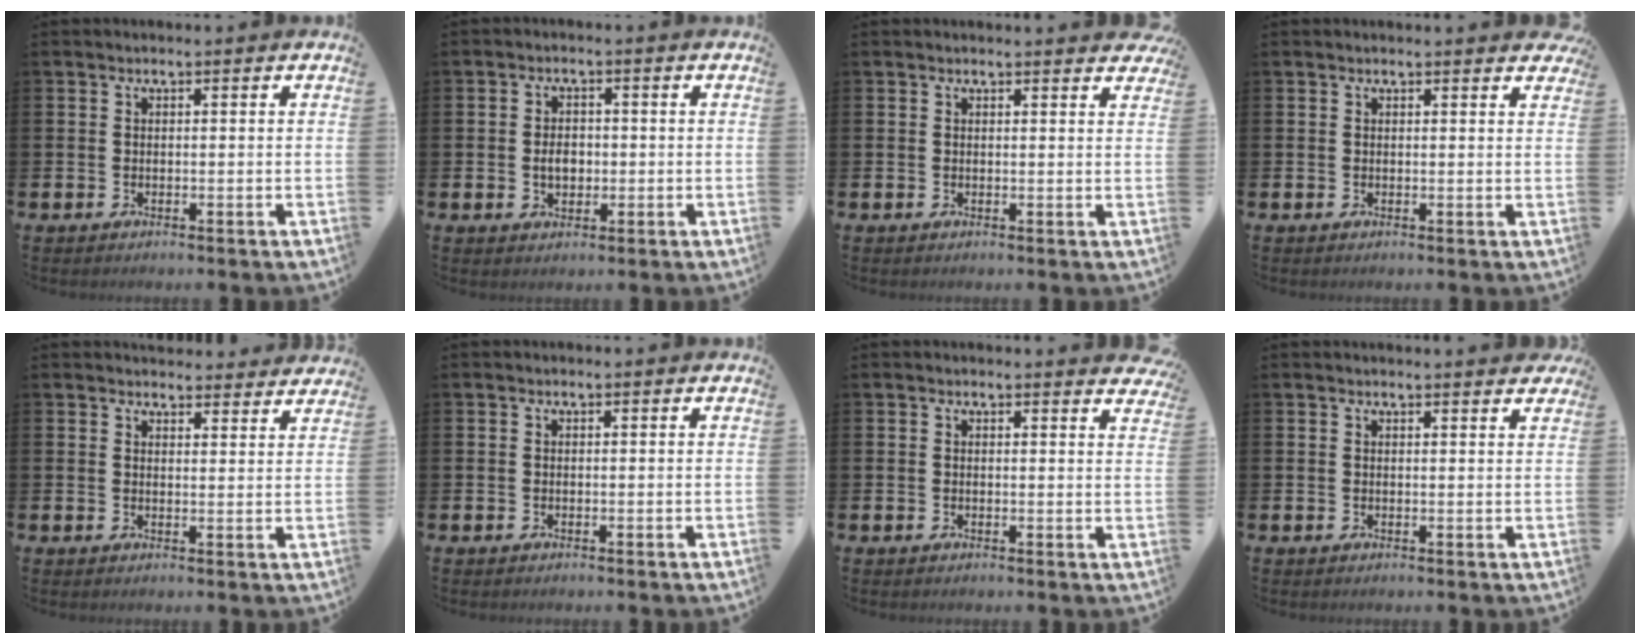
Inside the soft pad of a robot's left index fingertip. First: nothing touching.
{"total": 2.8, "force": [-0.3, 2.1, 1.9], "torque": [-0.020, -0.001, -0.012]}
{"total": 1.1, "force": [1.1, 0.1, -0.1], "torque": [0.013, -0.008, 0.018]}
{"total": 0.8, "force": [0.8, 0.0, 0.1], "torque": [0.012, -0.004, 0.011]}
{"total": 3.2, "force": [3.1, 0.6, -0.4], "torque": [0.013, -0.023, 0.055]}
{"total": 0.0}
{"total": 1.3, "force": [1.3, 0.0, -0.2], "torque": [0.015, -0.011, 0.020]}
{"total": 1.1, "force": [1.1, -0.1, -0.1], "torque": [0.013, -0.010, 0.017]}